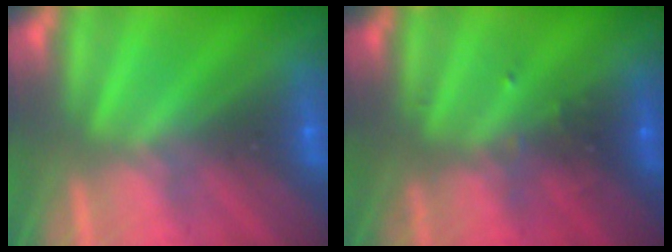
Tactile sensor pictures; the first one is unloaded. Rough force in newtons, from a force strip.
{"total": 2.4}